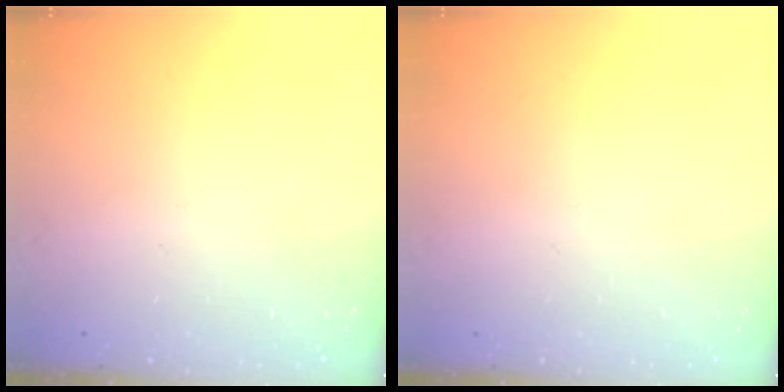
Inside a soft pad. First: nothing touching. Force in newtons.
{"total": 0.0}